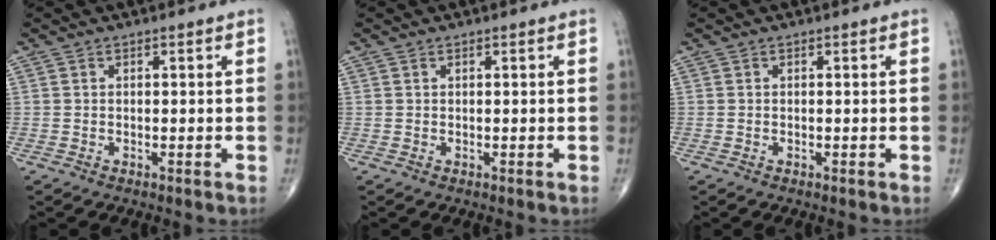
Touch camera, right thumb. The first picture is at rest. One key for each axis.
{"total": 0.0}
{"total": 0.0}